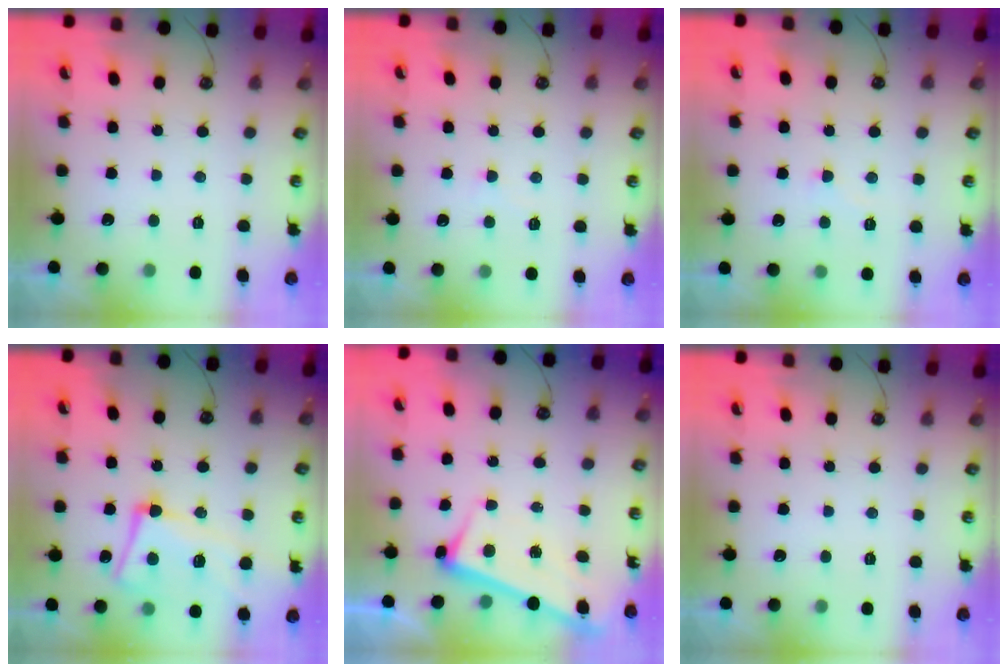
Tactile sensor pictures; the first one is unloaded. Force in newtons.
{"total": 1.0, "press": 0.9, "slide": 0.4}
{"total": 3.8, "press": 3.8, "slide": 0.4}
{"total": 10.2, "press": 9.9, "slide": 2.5}
{"total": 2.9, "press": 2.9, "slide": 0.4}
{"total": 0.0}